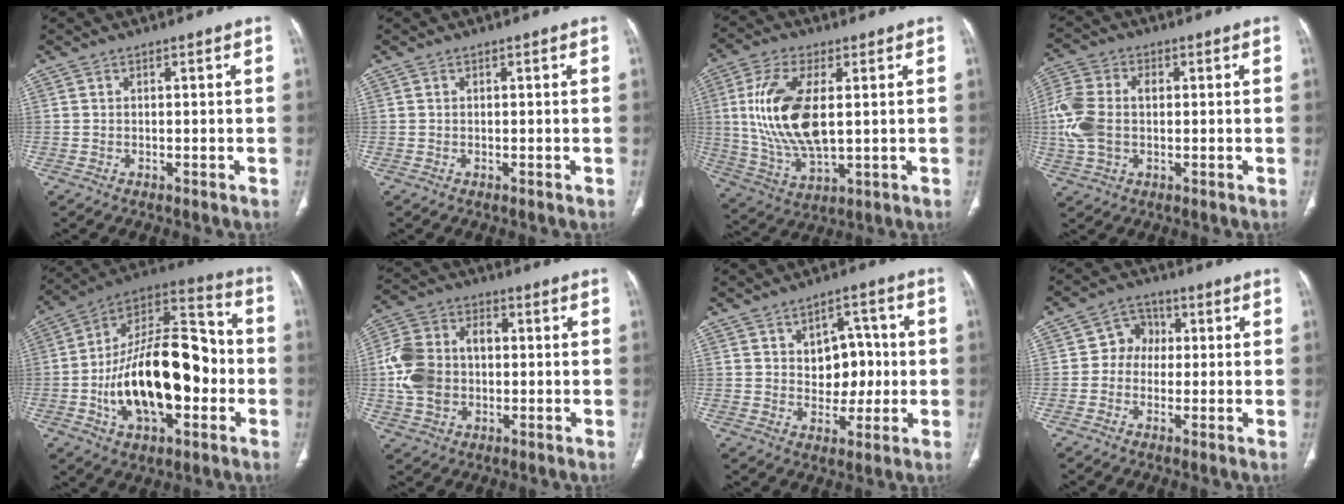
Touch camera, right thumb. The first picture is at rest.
{"total": 0.0}
{"total": 16.0, "force": [2.2, 7.5, 14.0], "torque": [-0.289, -0.015, 0.051]}
{"total": 10.9, "force": [0.2, 7.3, 8.1], "torque": [-0.195, 0.018, 0.007]}
{"total": 26.9, "force": [-4.3, 14.0, 22.6], "torque": [-0.360, 0.042, -0.066]}
{"total": 13.1, "force": [-0.1, 9.8, 8.7], "torque": [-0.160, 0.028, -0.004]}
{"total": 8.8, "force": [1.0, 6.3, 6.1], "torque": [-0.038, 0.007, 0.018]}
{"total": 5.6, "force": [0.1, 5.0, 2.5], "torque": [-0.009, 0.016, -0.010]}